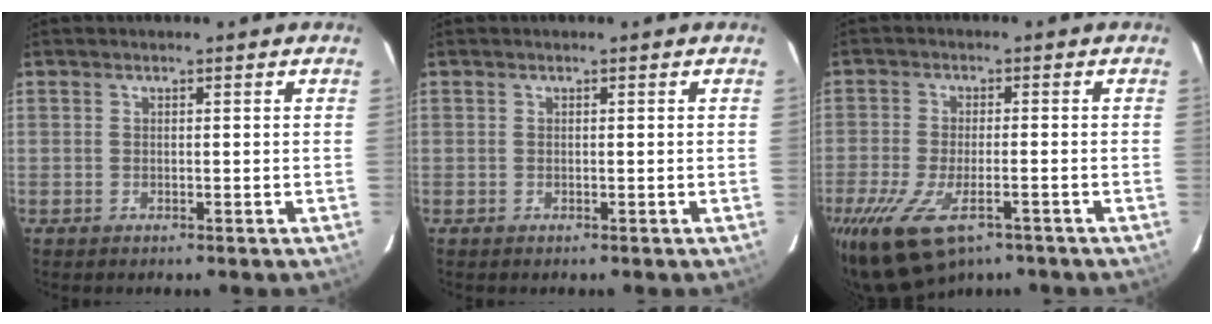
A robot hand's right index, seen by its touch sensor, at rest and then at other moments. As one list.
[{"total": 0.0}, {"total": 12.9, "force": [-8.2, 5.0, 8.6], "torque": [-0.196, -0.046, -0.139]}]